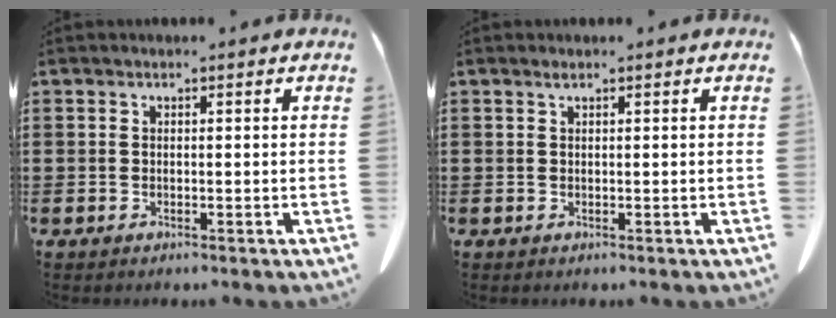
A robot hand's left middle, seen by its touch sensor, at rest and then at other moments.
{"total": 0.5, "force": [0.3, 0.0, 0.4], "torque": [-0.009, 0.000, 0.007]}